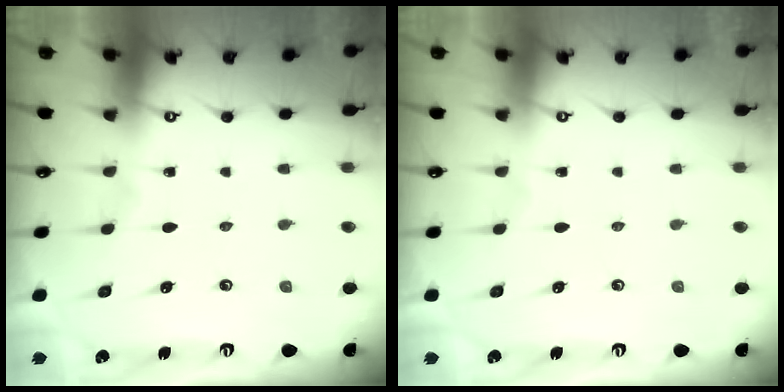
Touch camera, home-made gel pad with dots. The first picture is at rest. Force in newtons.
{"total": 0.0}